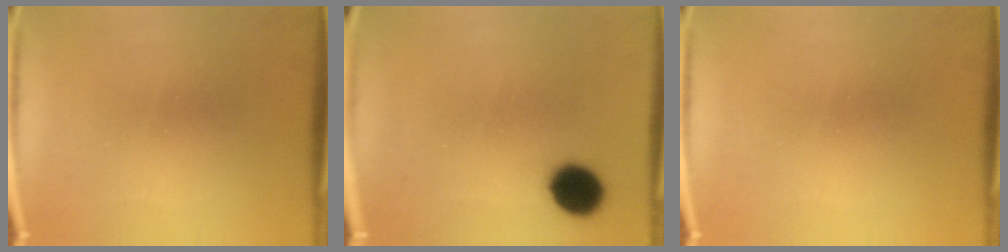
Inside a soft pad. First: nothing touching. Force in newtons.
{"total": 8.5}
{"total": 0.0}